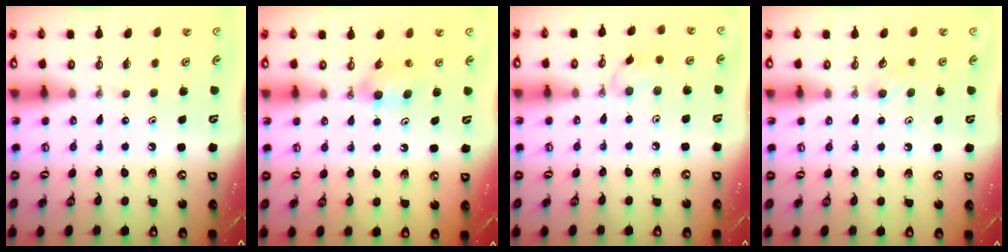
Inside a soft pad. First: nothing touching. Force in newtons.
{"total": 4.8, "press": 4.8, "slide": 0.5}
{"total": 6.7, "press": 5.9, "slide": 3.2}
{"total": 4.3, "press": 4.1, "slide": 1.3}